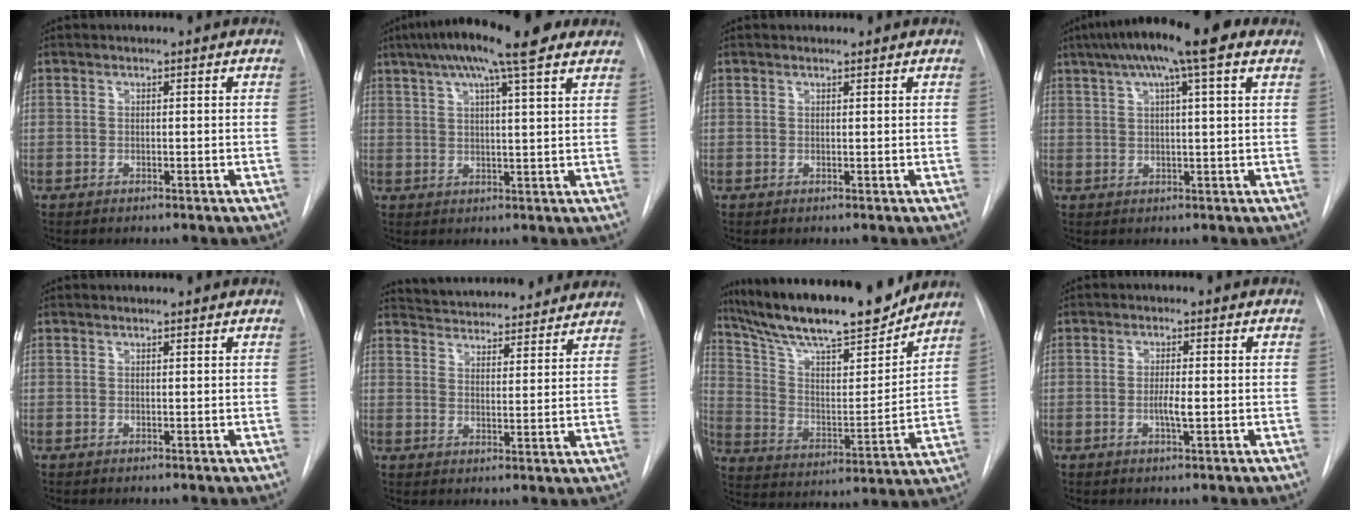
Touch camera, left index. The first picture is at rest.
{"total": 15.1, "force": [9.8, 1.9, 11.3], "torque": [-0.191, 0.038, 0.143]}
{"total": 0.0}
{"total": 13.0, "force": [7.5, 1.7, 10.5], "torque": [-0.177, 0.041, 0.112]}
{"total": 0.7, "force": [0.6, -0.1, 0.2], "torque": [-0.007, 0.007, 0.007]}
{"total": 19.4, "force": [18.1, 4.3, 5.6], "torque": [-0.089, 0.002, 0.237]}
{"total": 21.6, "force": [18.5, 2.9, 10.8], "torque": [-0.190, -0.009, 0.299]}
{"total": 2.8, "force": [-1.5, 0.1, 2.3], "torque": [-0.045, -0.009, -0.022]}